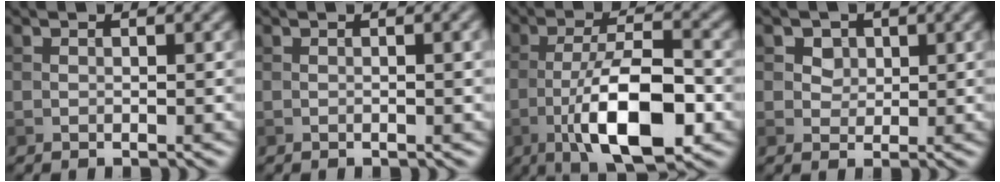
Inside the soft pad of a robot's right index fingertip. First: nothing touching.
{"total": 1.9, "force": [0.1, 0.5, 1.8], "torque": [-0.021, 0.002, -0.002]}
{"total": 10.2, "force": [-3.8, 3.4, 8.9], "torque": [-0.150, 0.004, -0.070]}
{"total": 3.1, "force": [1.5, 2.3, 1.3], "torque": [-0.033, 0.000, 0.028]}